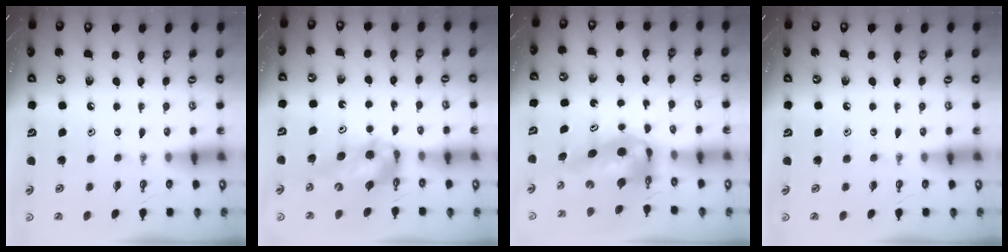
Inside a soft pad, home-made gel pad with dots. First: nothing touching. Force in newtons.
{"total": 9.5, "press": 9.5, "slide": 1.0}
{"total": 8.0, "press": 7.8, "slide": 1.9}
{"total": 0.0}